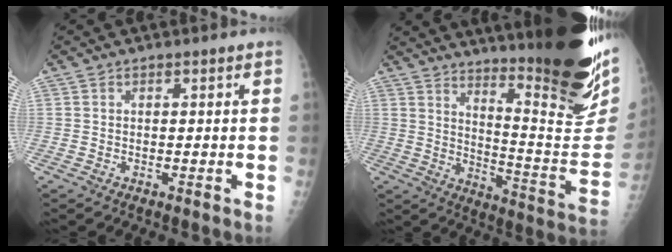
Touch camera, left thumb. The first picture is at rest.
{"total": 27.8, "force": [19.2, 4.8, 19.4], "torque": [-0.254, -0.134, 0.267]}